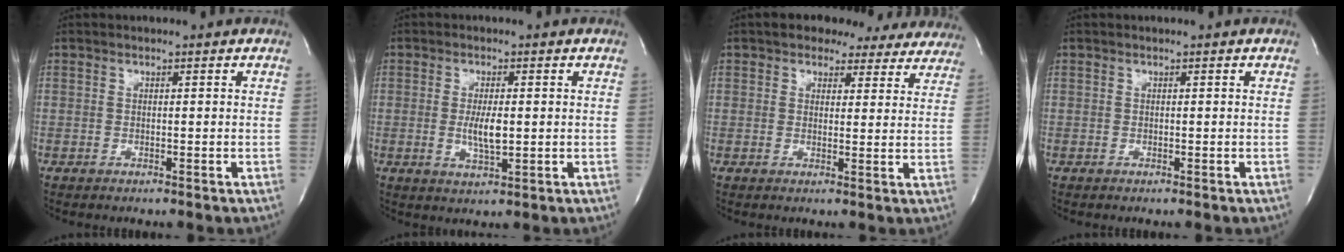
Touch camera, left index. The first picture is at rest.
{"total": 4.1, "force": [-0.4, 1.0, 4.0], "torque": [-0.081, -0.011, -0.005]}
{"total": 11.6, "force": [9.9, 5.5, 2.7], "torque": [-0.005, 0.008, 0.094]}
{"total": 0.0}